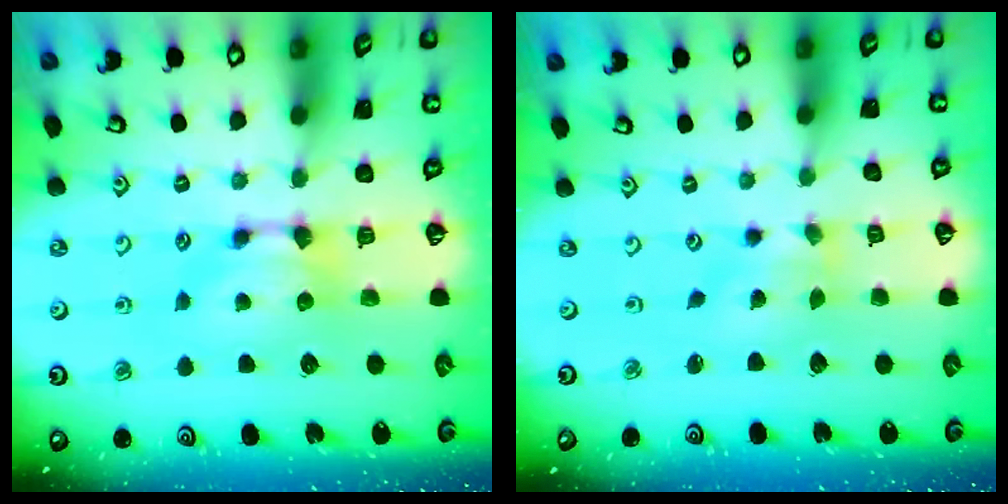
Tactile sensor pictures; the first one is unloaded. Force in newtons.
{"total": 1.3, "press": 0.6, "slide": 1.2}